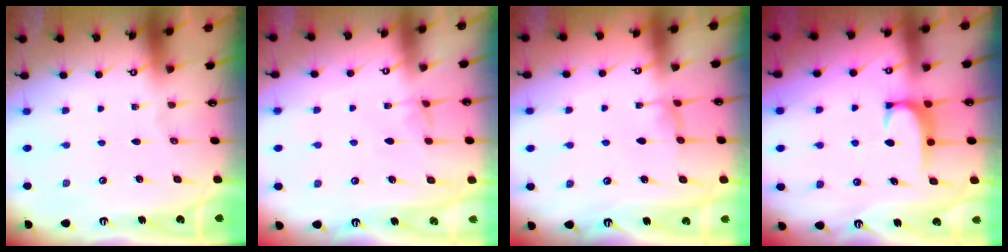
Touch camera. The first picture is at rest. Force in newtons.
{"total": 2.8, "press": 2.7, "slide": 0.4}
{"total": 1.1, "press": 1.0, "slide": 0.3}
{"total": 2.0, "press": 1.9, "slide": 0.5}